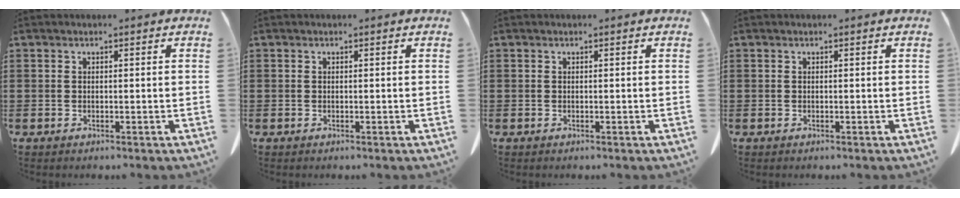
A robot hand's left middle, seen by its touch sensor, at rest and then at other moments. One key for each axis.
{"total": 0.0}
{"total": 0.0}
{"total": 0.0}